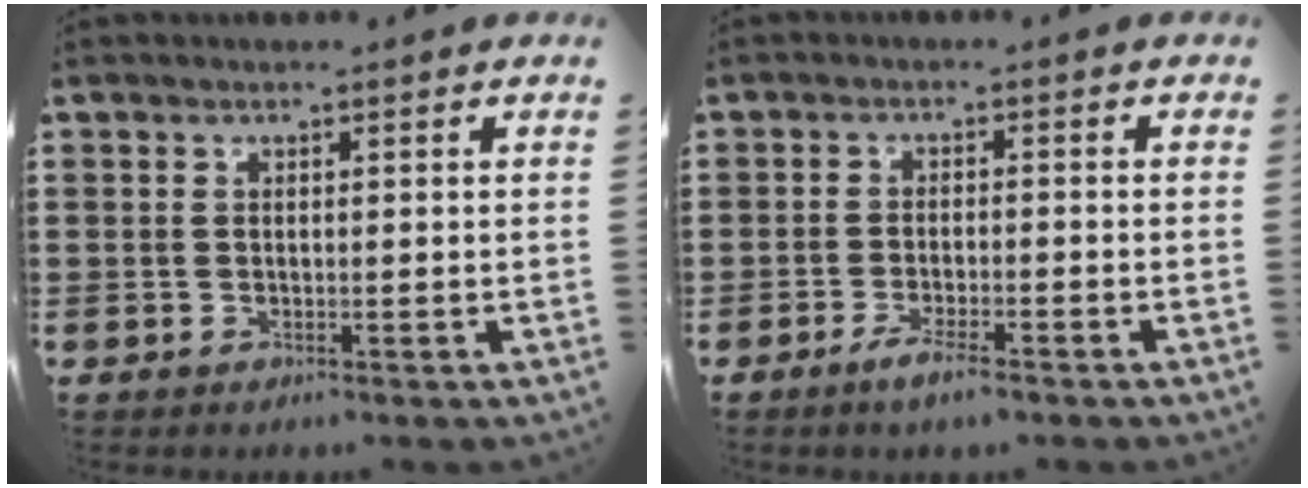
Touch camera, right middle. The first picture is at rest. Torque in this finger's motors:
{"motor_torque": [1.87, -0.27, 0.47, 0.16]}